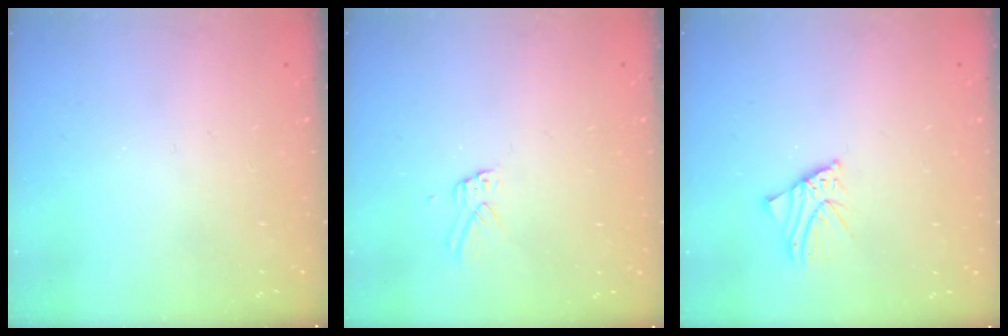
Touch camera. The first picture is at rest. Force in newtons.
{"total": 2.9, "press": 2.9, "slide": 0.2}
{"total": 2.1, "press": 2.0, "slide": 0.3}